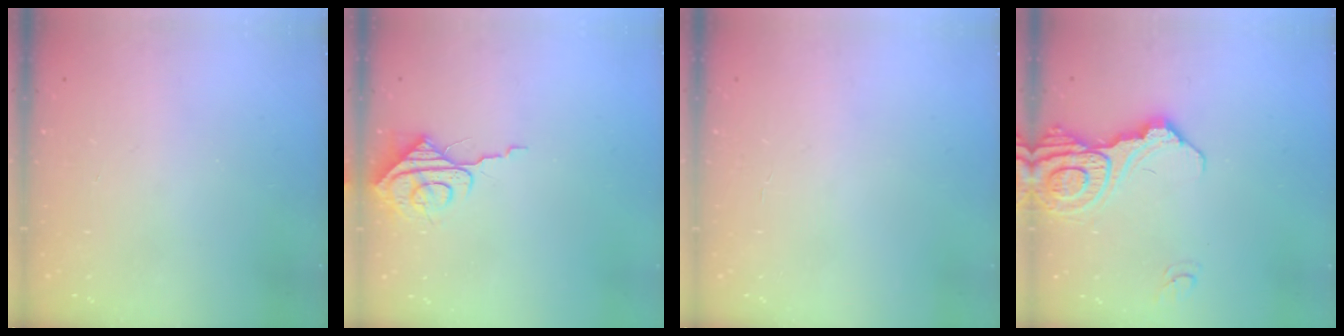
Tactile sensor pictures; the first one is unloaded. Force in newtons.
{"total": 8.0, "press": 7.9, "slide": 0.8}
{"total": 0.9, "press": 0.9, "slide": 0.1}
{"total": 15.8, "press": 15.7, "slide": 1.9}